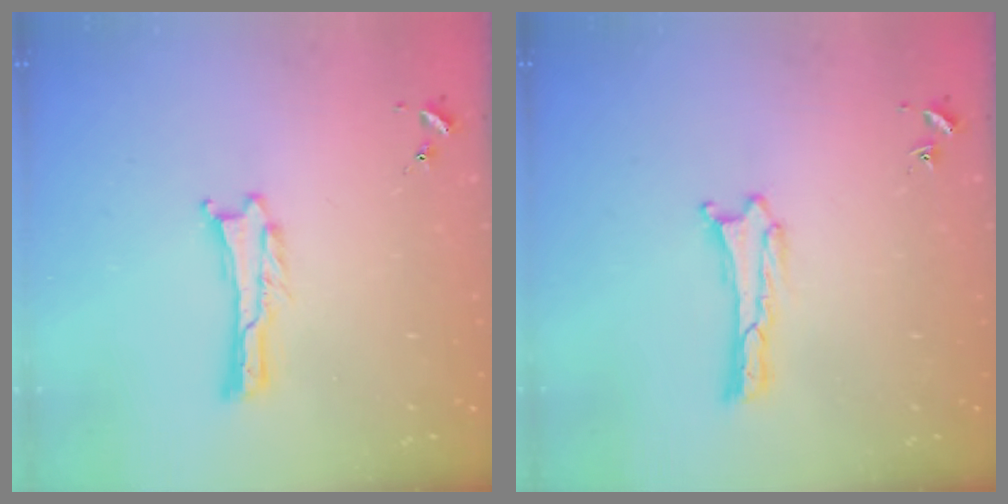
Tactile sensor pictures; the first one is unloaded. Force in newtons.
{"total": 0.0}